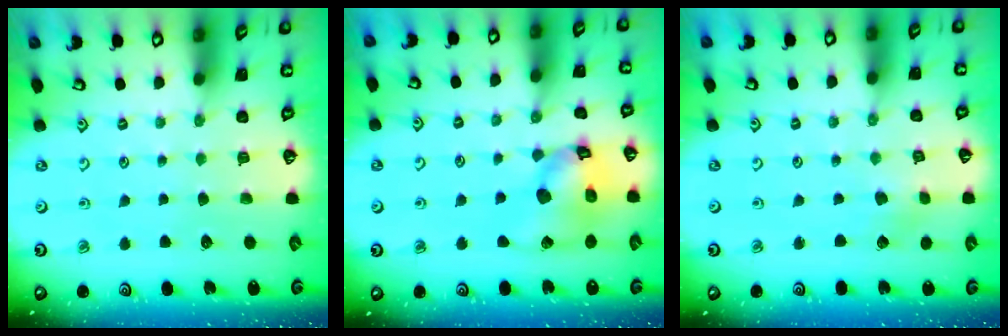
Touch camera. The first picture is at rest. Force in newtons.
{"total": 14.5, "press": 14.4, "slide": 2.0}
{"total": 1.4, "press": 1.4, "slide": 0.1}